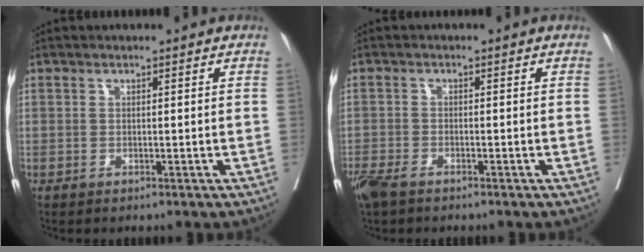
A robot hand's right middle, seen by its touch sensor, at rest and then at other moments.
{"total": 4.9, "force": [-3.7, 1.7, 2.7], "torque": [-0.057, -0.011, -0.069]}